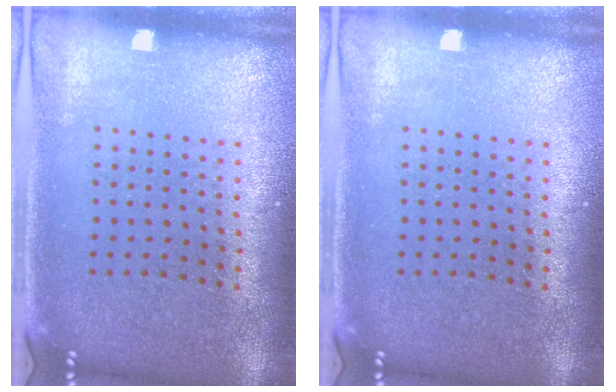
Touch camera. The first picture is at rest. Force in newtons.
{"total": 0.0}